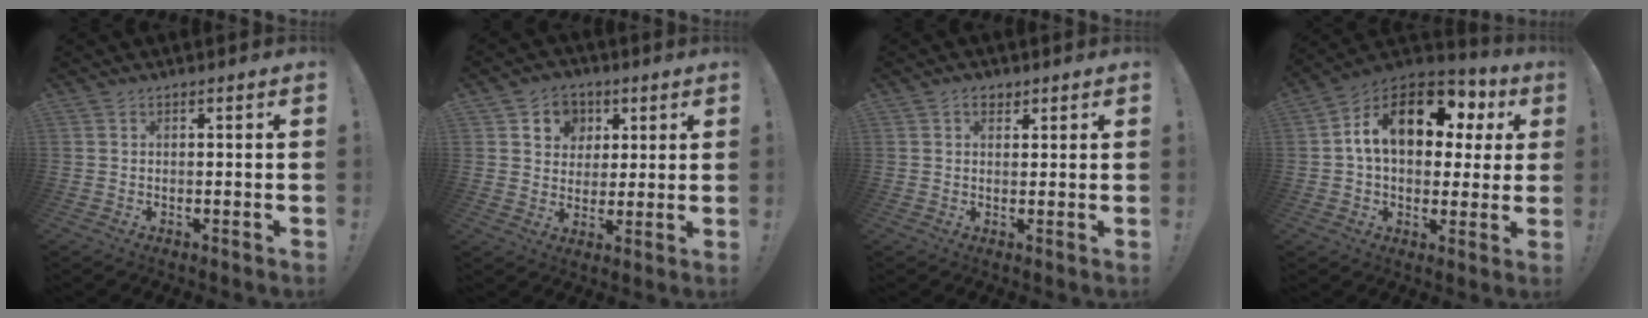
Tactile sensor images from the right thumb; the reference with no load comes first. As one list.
[{"total": 8.2, "force": [2.8, 7.4, 1.9], "torque": [-0.029, -0.014, 0.058]}, {"total": 2.8, "force": [1.6, 1.8, 1.4], "torque": [-0.022, -0.002, 0.028]}, {"total": 18.1, "force": [6.0, 10.4, 13.5], "torque": [-0.210, -0.012, 0.099]}]